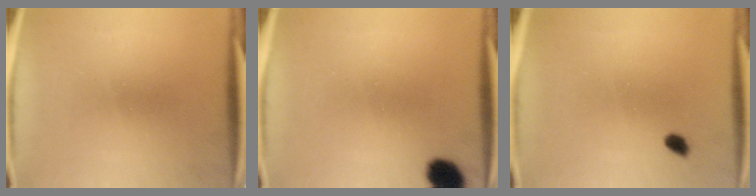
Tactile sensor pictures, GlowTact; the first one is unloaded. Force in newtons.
{"total": 6.1}
{"total": 1.5}